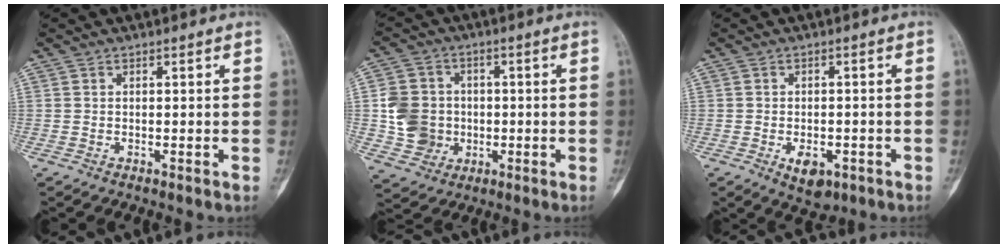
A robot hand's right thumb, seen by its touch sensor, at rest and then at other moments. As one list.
[{"total": 9.5, "force": [-0.6, 8.7, 4.0], "torque": [-0.048, 0.009, -0.008]}, {"total": 4.9, "force": [-2.1, 2.9, 3.4], "torque": [-0.042, 0.005, -0.021]}]